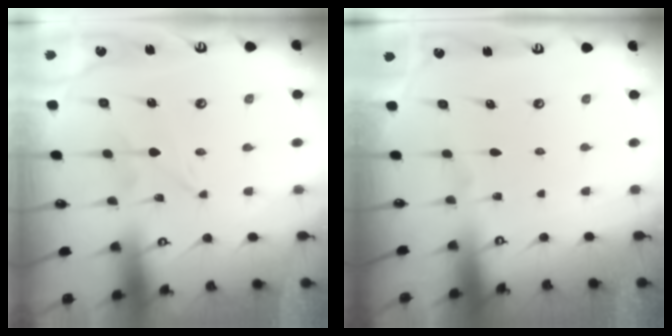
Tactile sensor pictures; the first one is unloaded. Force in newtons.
{"total": 0.0}